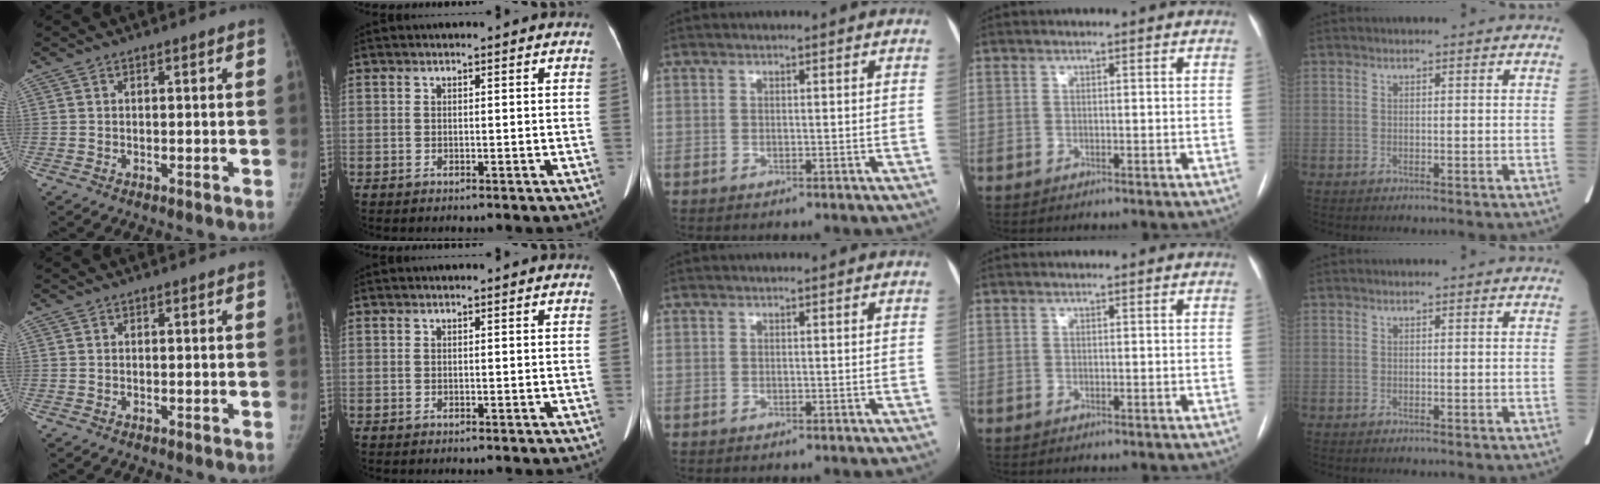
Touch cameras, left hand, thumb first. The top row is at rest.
{}